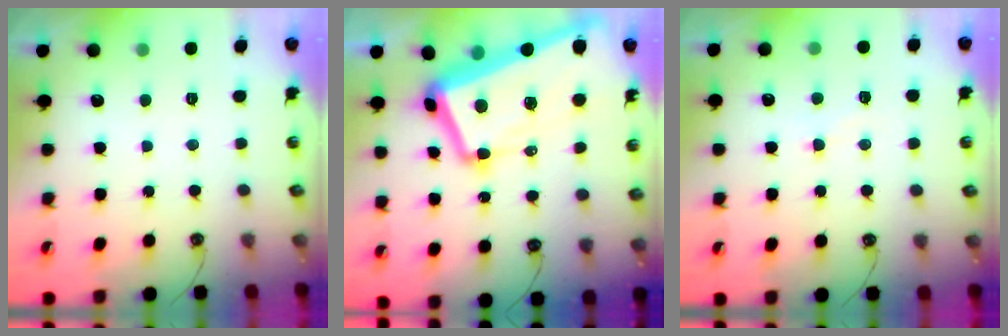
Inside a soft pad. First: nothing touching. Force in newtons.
{"total": 16.2, "press": 16.1, "slide": 1.9}
{"total": 0.8, "press": 0.4, "slide": 0.6}